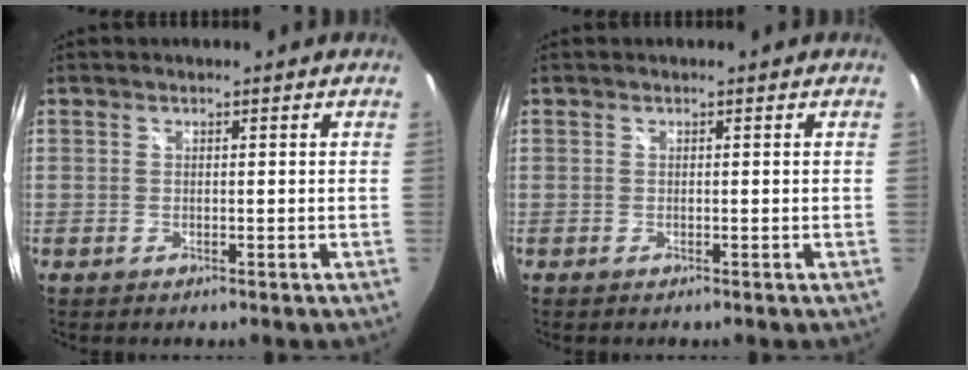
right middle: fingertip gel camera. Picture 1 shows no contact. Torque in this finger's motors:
{"motor_torque": [-0.02, -0.07, 0.00, 0.00]}